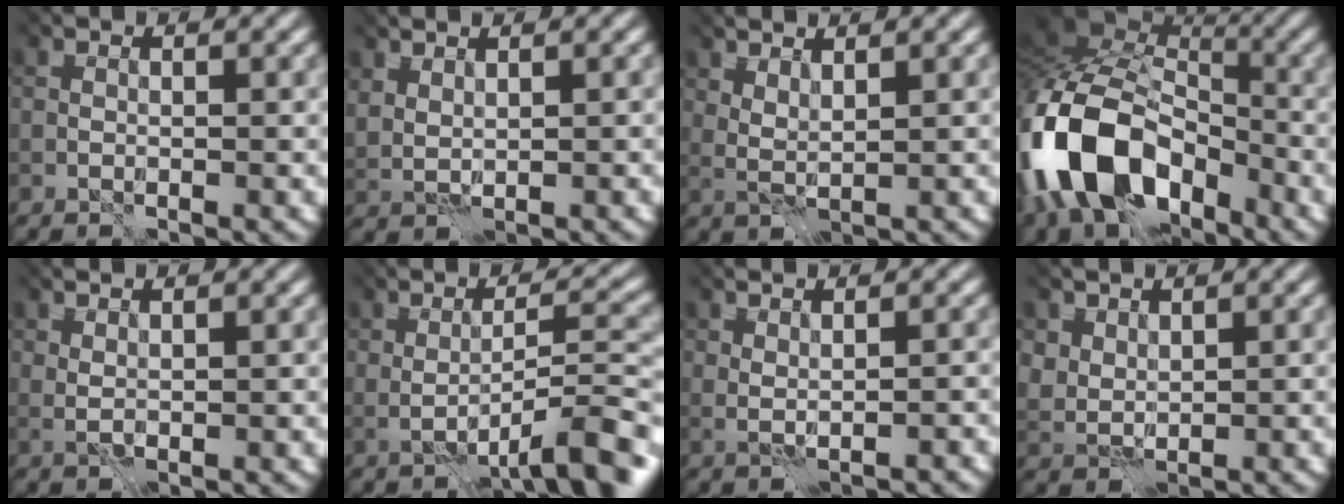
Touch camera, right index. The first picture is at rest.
{"total": 1.6, "force": [1.5, 0.3, 0.4], "torque": [-0.011, 0.002, 0.035]}
{"total": 1.7, "force": [1.6, -0.1, 0.5], "torque": [-0.018, -0.002, 0.034]}
{"total": 14.5, "force": [-5.4, 9.7, 9.3], "torque": [-0.218, -0.027, -0.105]}
{"total": 0.9, "force": [0.8, -0.2, 0.1], "torque": [-0.007, 0.001, 0.018]}
{"total": 5.8, "force": [-2.5, 0.8, 5.2], "torque": [-0.073, 0.011, -0.041]}
{"total": 0.8, "force": [0.6, -0.2, 0.4], "torque": [-0.010, -0.002, 0.017]}
{"total": 2.5, "force": [2.0, 1.4, 0.4], "torque": [-0.014, -0.002, 0.044]}